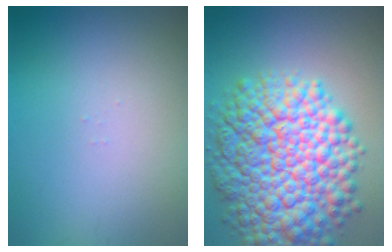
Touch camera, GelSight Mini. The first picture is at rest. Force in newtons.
{"total": 13.0, "press": 12.9, "slide": 0.4}